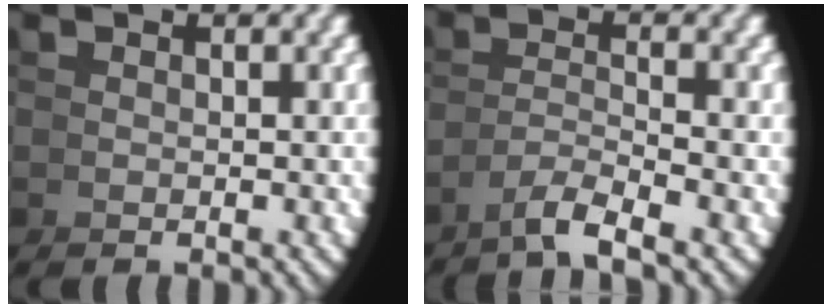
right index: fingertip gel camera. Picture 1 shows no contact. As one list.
[{"total": 2.5, "force": [-1.8, -0.5, 1.7], "torque": [-0.023, 0.002, -0.031]}]